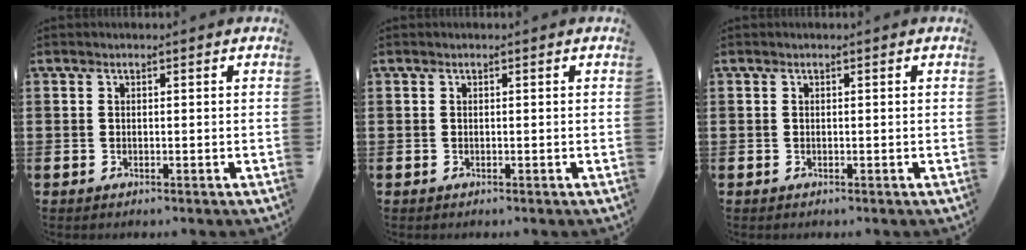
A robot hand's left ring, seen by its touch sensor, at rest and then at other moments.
{"total": 0.0}
{"total": 0.0}